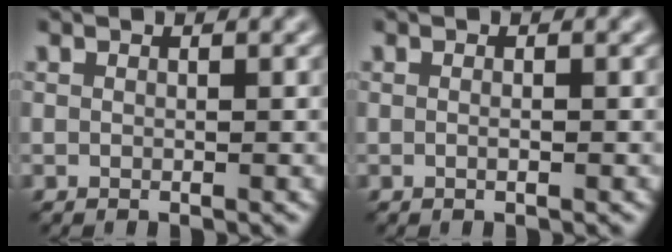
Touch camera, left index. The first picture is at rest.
{"total": 0.6, "force": [0.0, 0.1, 0.6], "torque": [-0.010, -0.005, -0.002]}